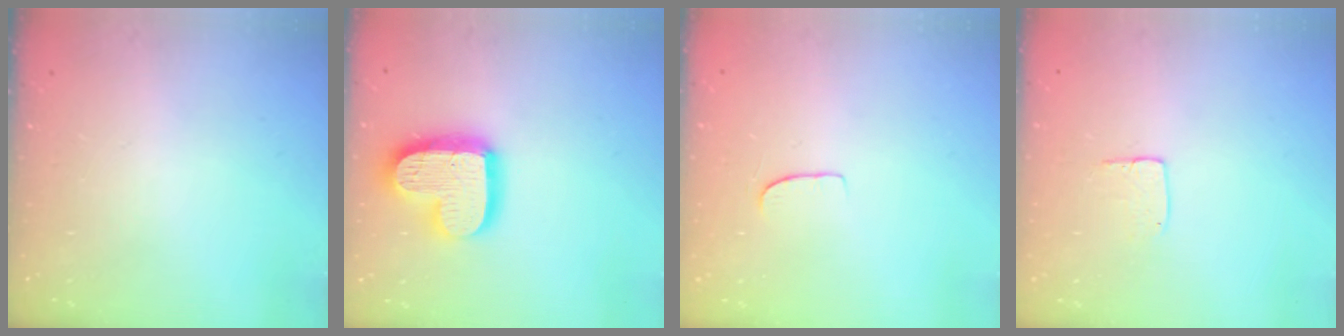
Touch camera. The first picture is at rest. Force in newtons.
{"total": 17.0, "press": 17.0, "slide": 1.3}
{"total": 5.8, "press": 5.8, "slide": 0.3}
{"total": 5.6, "press": 5.6, "slide": 0.2}